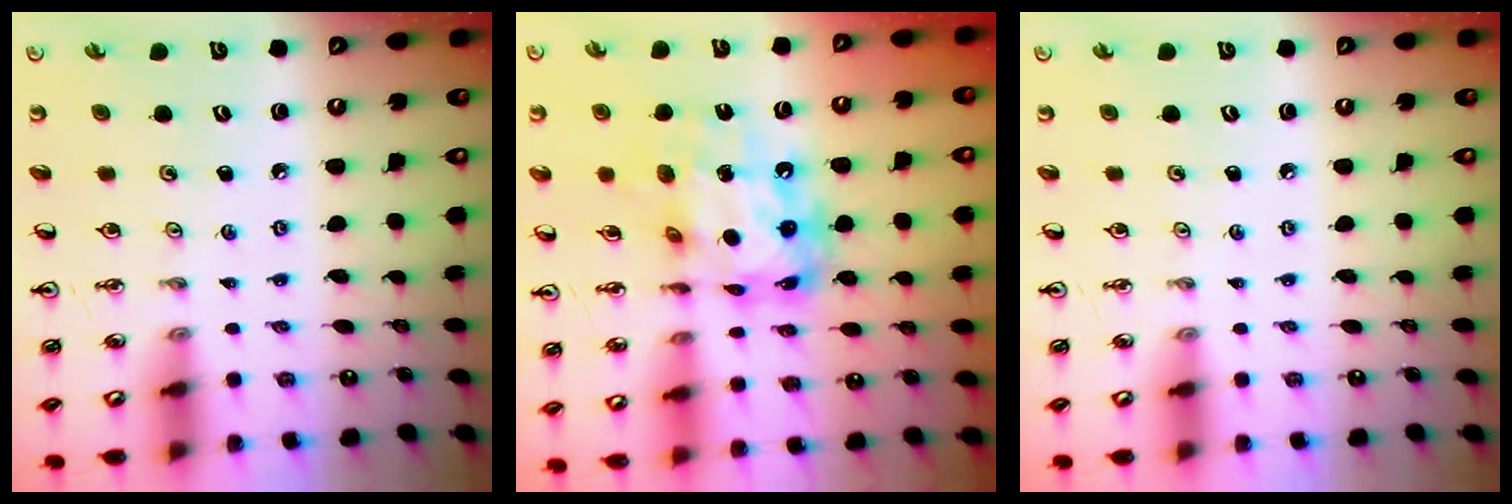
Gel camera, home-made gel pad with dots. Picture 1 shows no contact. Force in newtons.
{"total": 15.4, "press": 15.3, "slide": 1.3}
{"total": 0.0}